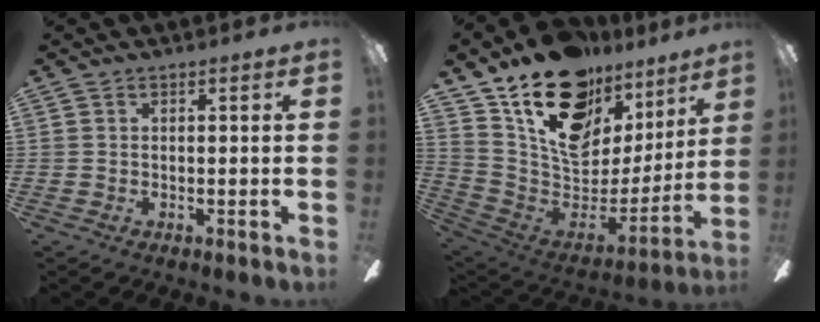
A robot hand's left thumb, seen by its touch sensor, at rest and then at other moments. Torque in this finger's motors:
{"motor_torque": [2.20, 2.21, 1.35, -1.42, 0.59]}